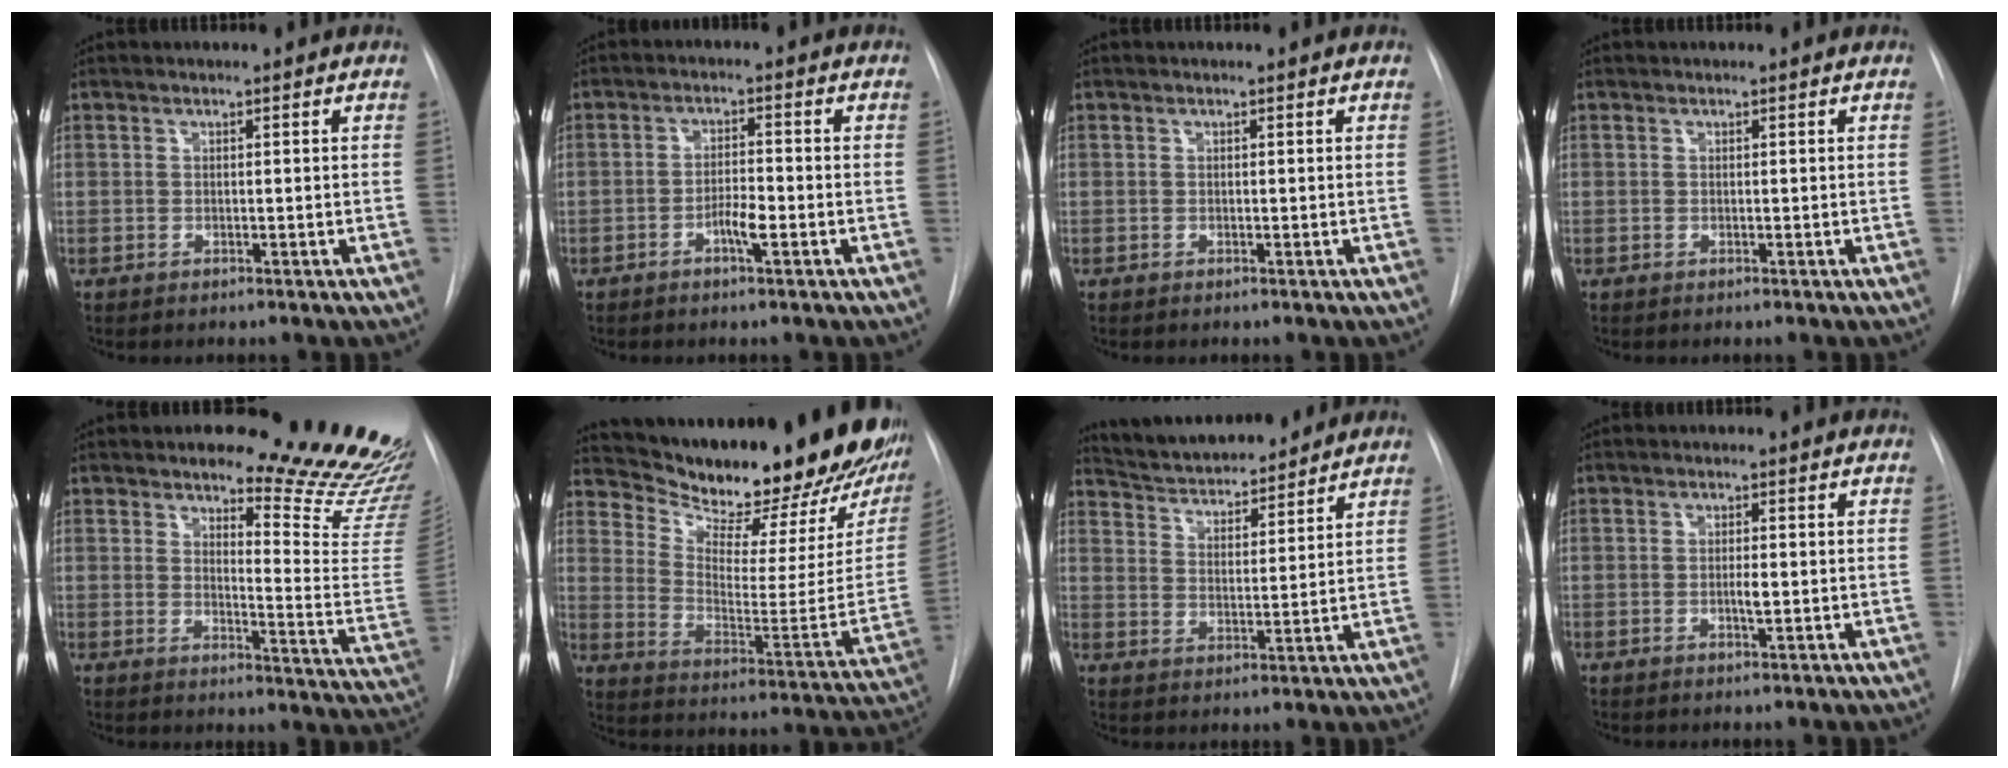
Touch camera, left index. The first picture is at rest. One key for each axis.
{"total": 3.2, "fx": -1.5, "fy": 0.5, "fz": 2.8, "tx": -0.049, "ty": 0.002, "tz": -0.028}
{"total": 0.0}
{"total": 0.0}
{"total": 18.9, "fx": 16.7, "fy": 2.9, "fz": 8.4, "tx": -0.090, "ty": -0.121, "tz": 0.183}
{"total": 27.9, "fx": 24.7, "fy": 4.3, "fz": 12.3, "tx": -0.198, "ty": -0.094, "tz": 0.330}
{"total": 13.8, "fx": 12.8, "fy": 2.7, "fz": 4.4, "tx": -0.068, "ty": 0.015, "tz": 0.204}
{"total": 1.7, "fx": -0.3, "fy": 0.3, "fz": 1.6, "tx": -0.030, "ty": -0.001, "tz": -0.005}